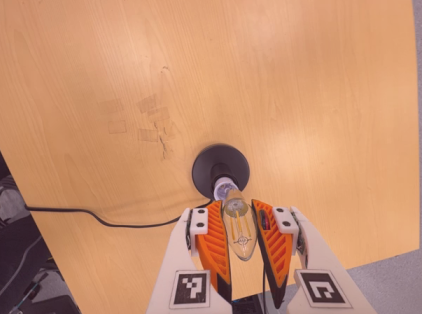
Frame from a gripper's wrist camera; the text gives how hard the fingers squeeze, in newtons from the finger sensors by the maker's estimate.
{"total": 19.5, "left": 20.8, "right": 18.2}